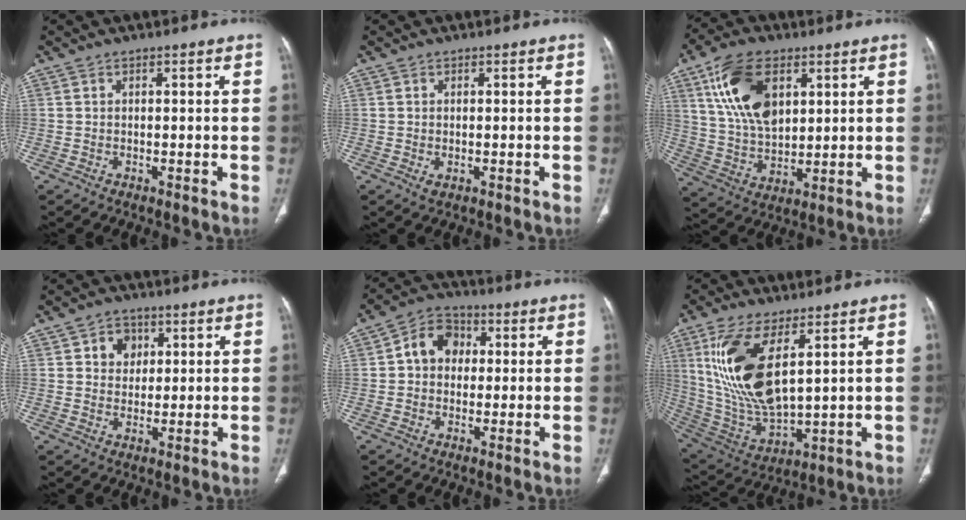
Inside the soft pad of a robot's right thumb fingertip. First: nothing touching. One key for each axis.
{"total": 1.3, "fx": -0.3, "fy": 0.7, "fz": 1.0, "tx": -0.023, "ty": -0.002, "tz": -0.001}
{"total": 15.4, "fx": 6.2, "fy": 8.8, "fz": 11.1, "tx": -0.193, "ty": -0.018, "tz": 0.125}
{"total": 5.0, "fx": 1.7, "fy": 4.2, "fz": 2.1, "tx": -0.006, "ty": -0.003, "tz": 0.026}
{"total": 8.1, "fx": 1.0, "fy": 6.6, "fz": 4.5, "tx": -0.050, "ty": 0.019, "tz": 0.006}
{"total": 18.1, "fx": 6.1, "fy": 7.5, "fz": 15.3, "tx": -0.310, "ty": -0.029, "tz": 0.134}